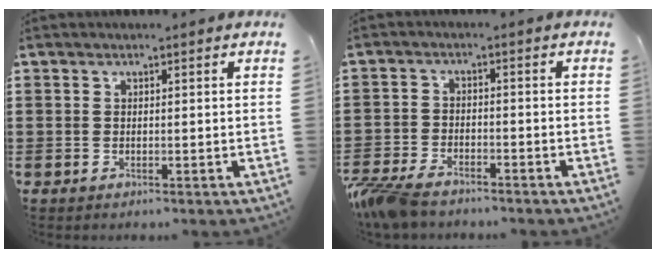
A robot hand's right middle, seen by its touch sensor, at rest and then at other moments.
{"total": 4.9, "force": [-4.4, 1.2, 2.0], "torque": [-0.067, -0.007, -0.094]}